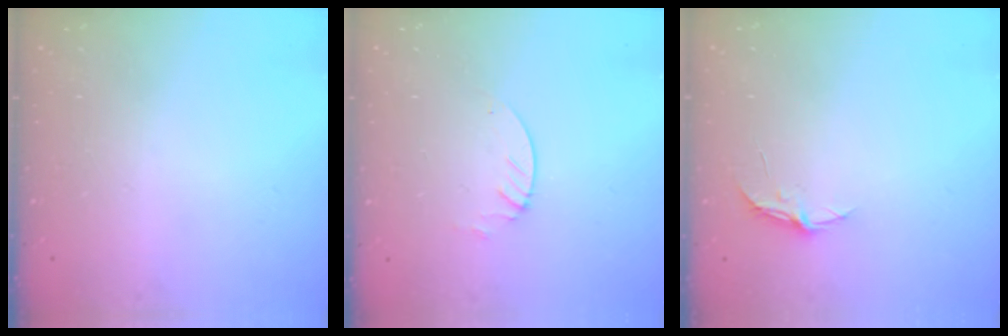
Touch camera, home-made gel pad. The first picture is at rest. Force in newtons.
{"total": 2.1, "press": 2.1, "slide": 0.2}
{"total": 3.8, "press": 3.8, "slide": 0.3}